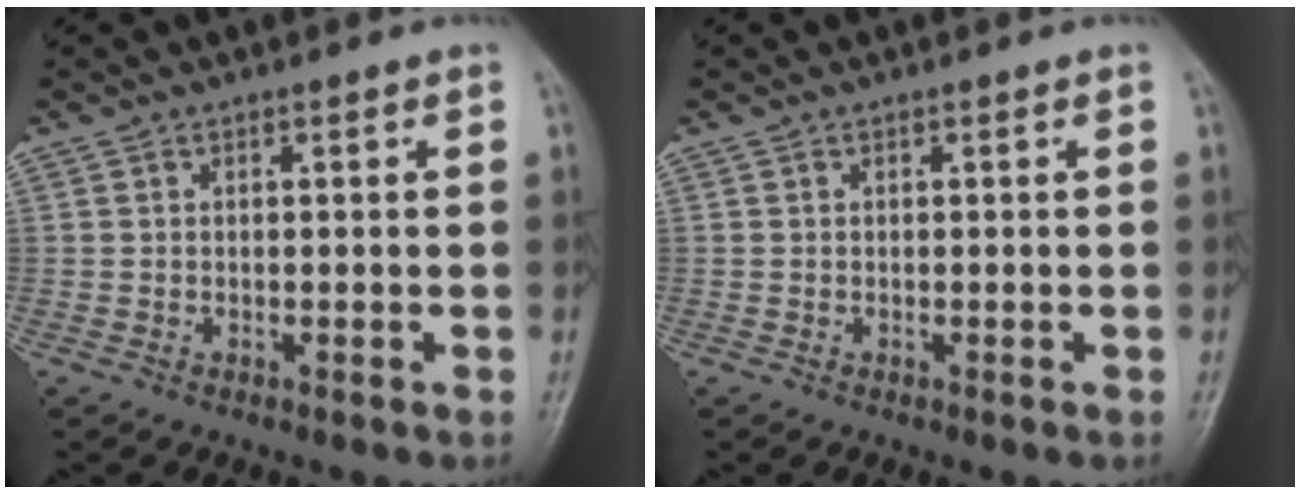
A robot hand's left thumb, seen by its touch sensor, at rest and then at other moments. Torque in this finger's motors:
{"motor_torque": [0.00, 0.00, 0.00, 0.00, 0.00]}